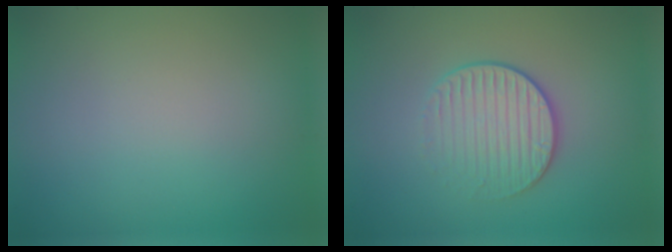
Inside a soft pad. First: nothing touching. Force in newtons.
{"total": 3.2, "press": 2.9, "slide": 1.5}